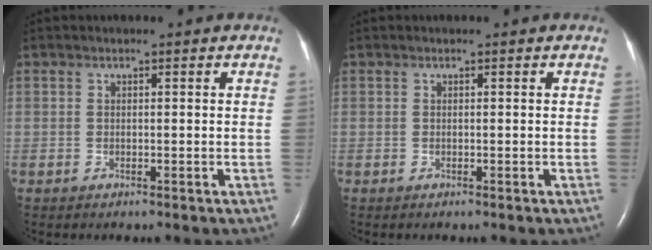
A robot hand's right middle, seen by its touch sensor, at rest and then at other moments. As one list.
[{"total": 0.0}]